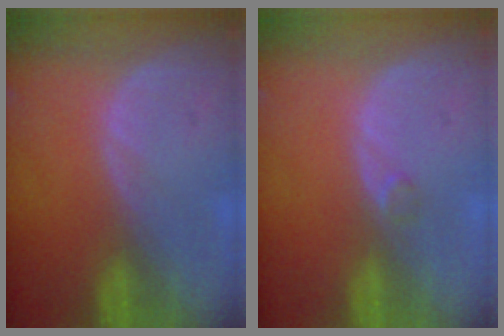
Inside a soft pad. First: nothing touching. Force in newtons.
{"total": 1.2, "press": 1.0, "slide": 0.7}